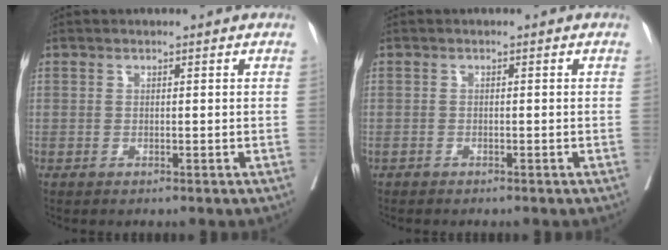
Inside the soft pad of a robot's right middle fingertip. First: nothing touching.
{"total": 0.6, "force": [-0.5, -0.2, -0.3], "torque": [-0.004, 0.001, -0.014]}